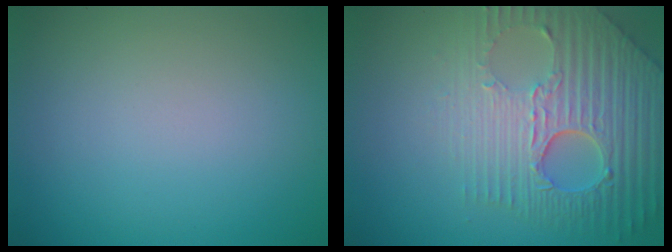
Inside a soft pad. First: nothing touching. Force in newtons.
{"total": 8.7, "press": 5.9, "slide": 6.4}